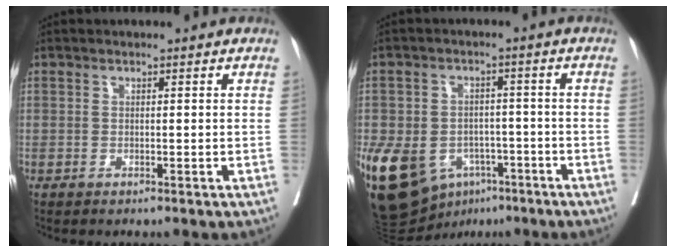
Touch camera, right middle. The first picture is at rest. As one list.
[{"total": 17.1, "force": [-7.8, 12.0, 9.5], "torque": [-0.220, 0.001, -0.113]}]